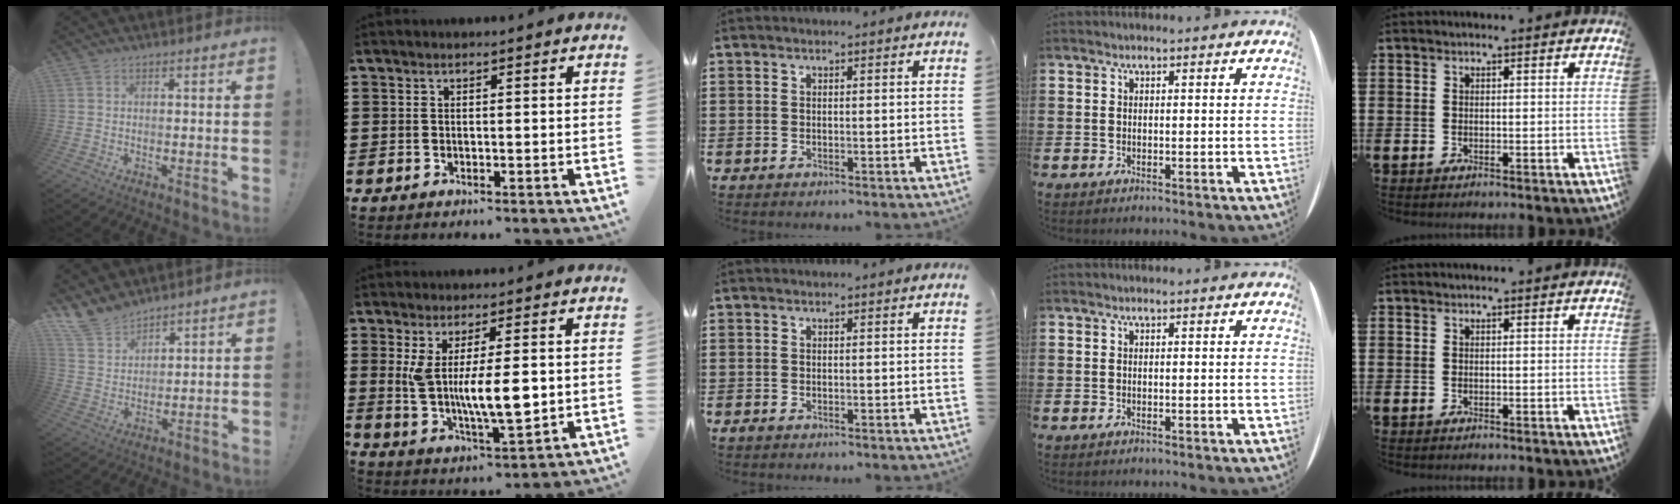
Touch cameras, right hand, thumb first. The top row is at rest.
{"thumb": {"total": 10.1, "force": [8.7, 4.6, 2.1], "torque": [-0.047, -0.063, 0.172]}, "index": {"total": 10.2, "force": [0.8, 3.2, 9.7], "torque": [-0.182, -0.013, 0.008]}}